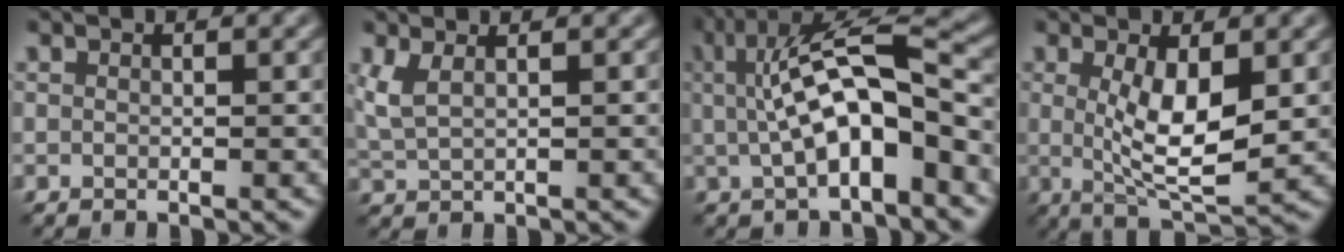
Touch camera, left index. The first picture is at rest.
{"total": 2.4, "force": [1.1, 0.8, 1.9], "torque": [-0.051, 0.002, 0.028]}
{"total": 9.6, "force": [0.5, 3.0, 9.1], "torque": [-0.149, 0.016, 0.003]}
{"total": 5.8, "force": [0.4, 1.7, 5.5], "torque": [-0.105, -0.010, 0.013]}